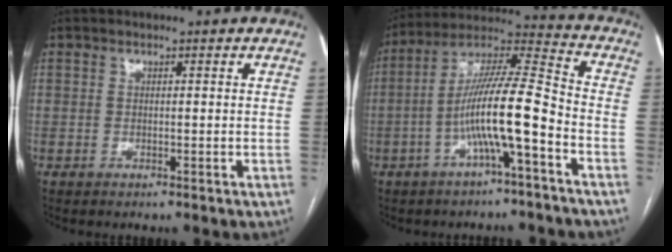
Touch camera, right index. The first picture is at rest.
{"total": 12.7, "force": [-4.3, 0.6, 12.0], "torque": [-0.218, 0.023, -0.081]}